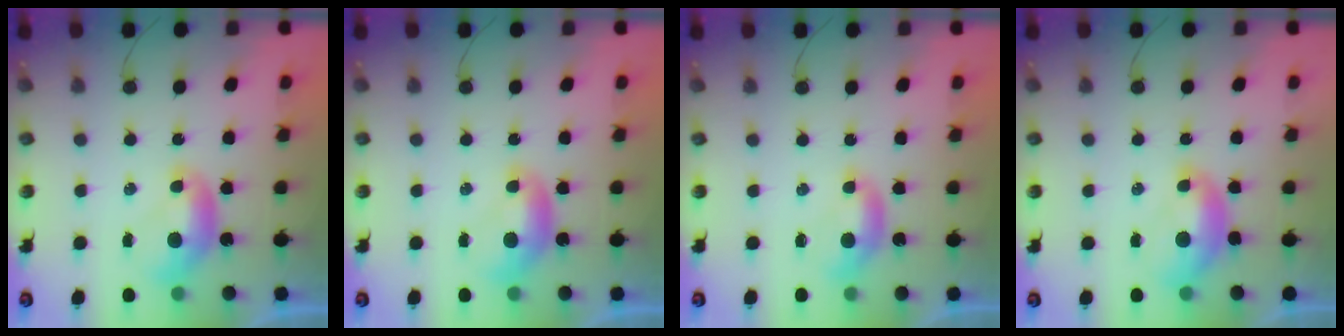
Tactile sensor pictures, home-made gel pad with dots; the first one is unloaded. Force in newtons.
{"total": 0.0}
{"total": 0.9, "press": 0.7, "slide": 0.6}
{"total": 1.5, "press": 1.3, "slide": 0.6}